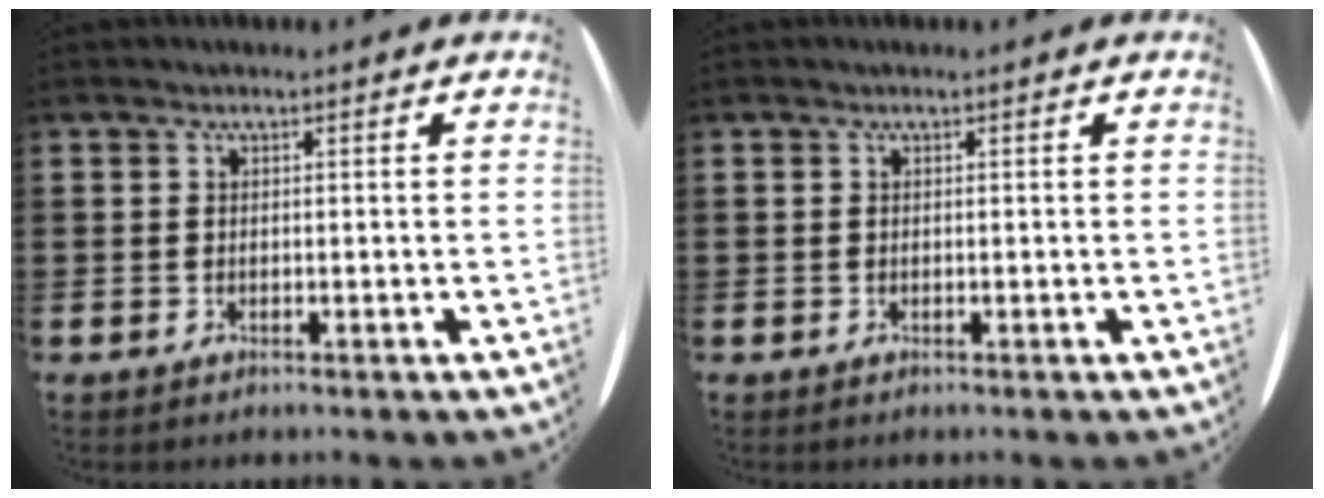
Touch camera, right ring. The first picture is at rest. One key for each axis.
{"total": 0.0}